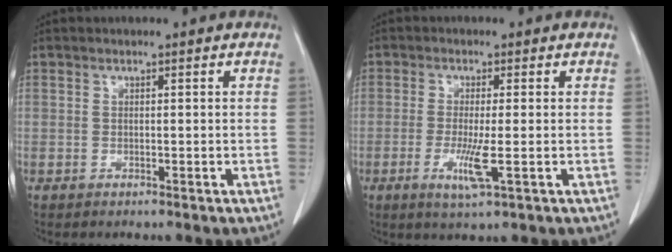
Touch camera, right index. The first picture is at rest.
{"total": 4.9, "force": [-1.3, 0.1, 4.7], "torque": [-0.093, -0.012, -0.019]}